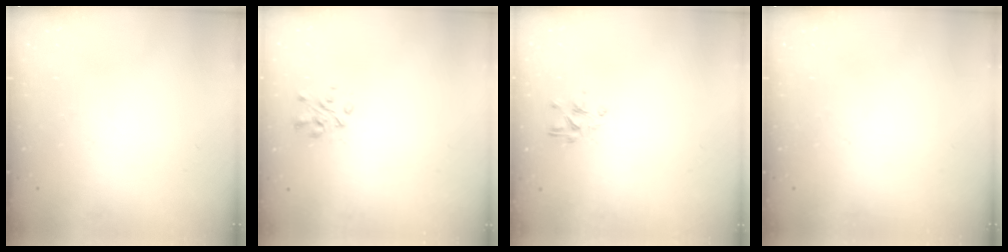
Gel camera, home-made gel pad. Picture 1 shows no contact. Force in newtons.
{"total": 2.9, "press": 2.9, "slide": 0.4}
{"total": 2.3, "press": 2.1, "slide": 1.0}
{"total": 0.0}